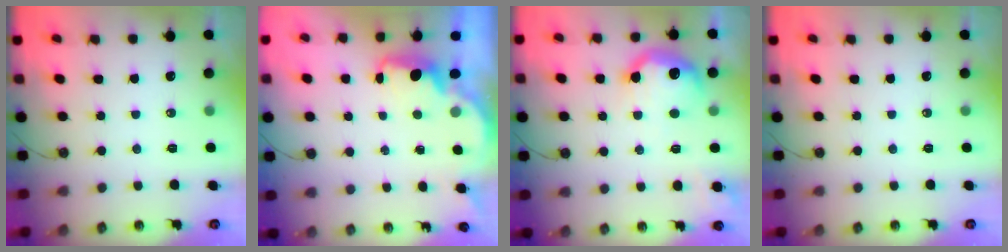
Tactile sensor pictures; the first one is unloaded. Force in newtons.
{"total": 1.9, "press": 1.8, "slide": 0.7}
{"total": 13.8, "press": 13.7, "slide": 1.0}
{"total": 0.0}